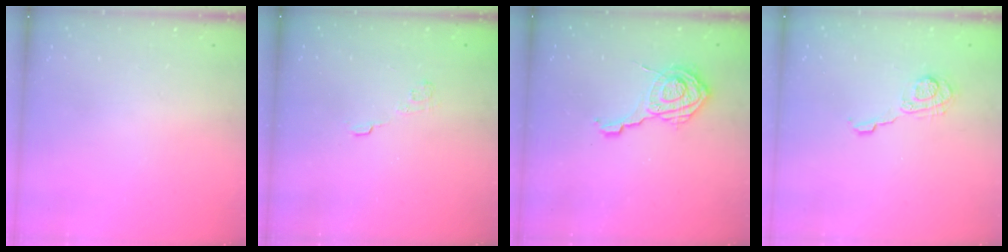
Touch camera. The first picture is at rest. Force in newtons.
{"total": 2.9, "press": 2.5, "slide": 1.4}
{"total": 12.0, "press": 12.0, "slide": 0.4}
{"total": 9.5, "press": 9.5, "slide": 0.5}